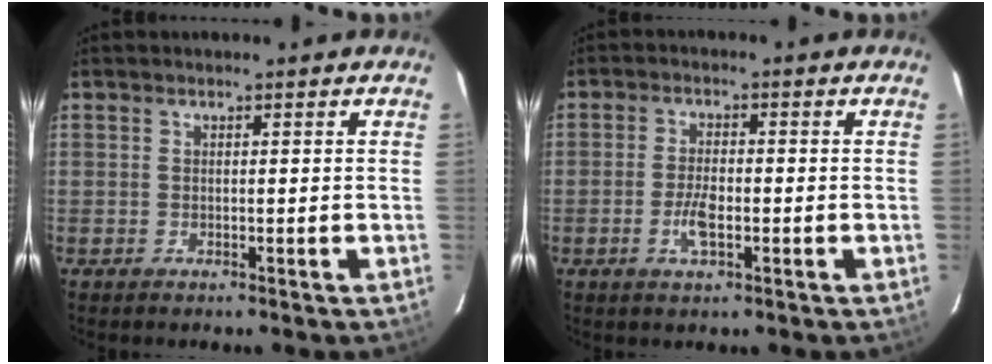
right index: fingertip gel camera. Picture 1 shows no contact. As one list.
[{"total": 4.6, "force": [-1.5, 1.9, 3.9], "torque": [-0.080, -0.002, -0.028]}]